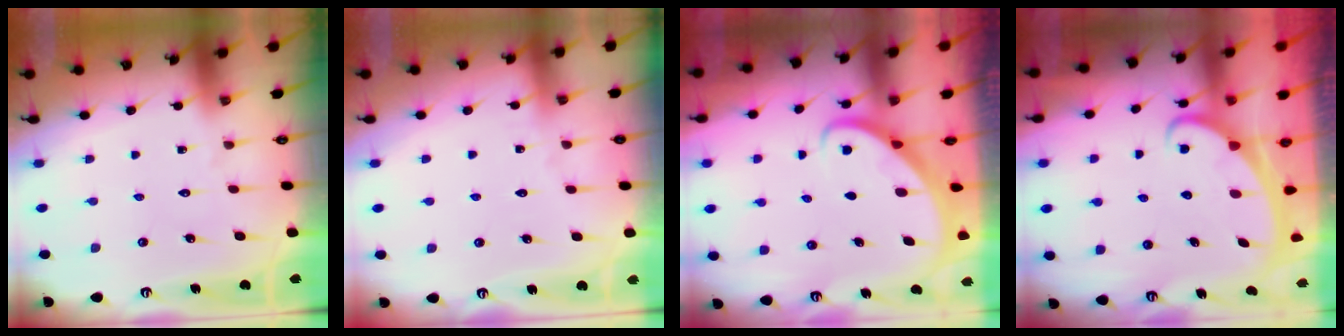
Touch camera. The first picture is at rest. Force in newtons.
{"total": 2.0, "press": 2.0, "slide": 0.2}
{"total": 2.6, "press": 2.6, "slide": 0.2}
{"total": 2.3, "press": 2.3, "slide": 0.3}